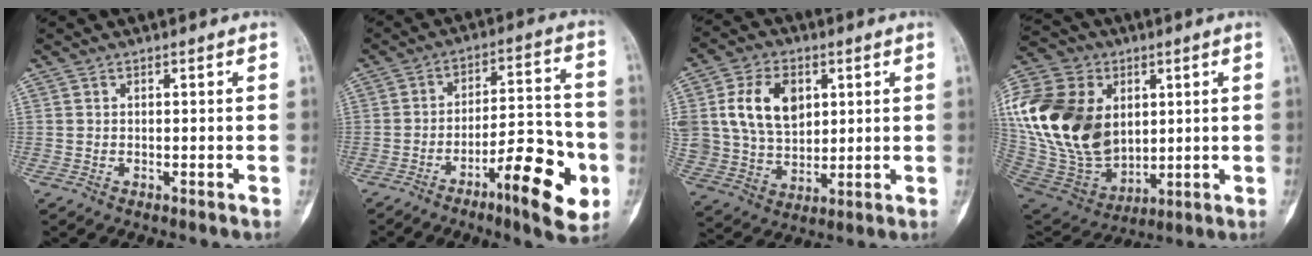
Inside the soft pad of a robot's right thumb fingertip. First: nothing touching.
{"total": 15.4, "force": [-6.5, 4.4, 13.3], "torque": [-0.172, 0.037, -0.094]}
{"total": 14.0, "force": [3.9, 9.8, 9.2], "torque": [-0.141, -0.006, 0.080]}
{"total": 30.7, "force": [5.4, 22.1, 20.6], "torque": [-0.434, 0.010, 0.119]}